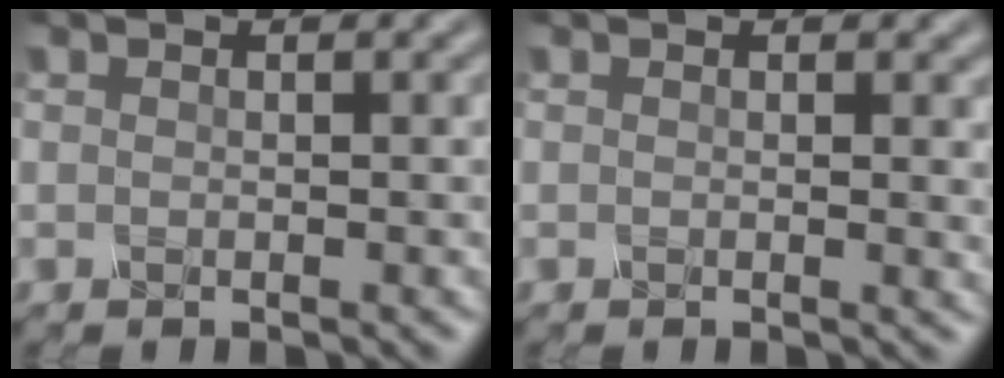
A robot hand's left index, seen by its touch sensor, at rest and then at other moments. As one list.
[{"total": 1.4, "force": [0.2, 0.4, 1.3], "torque": [-0.012, -0.001, -0.001]}]